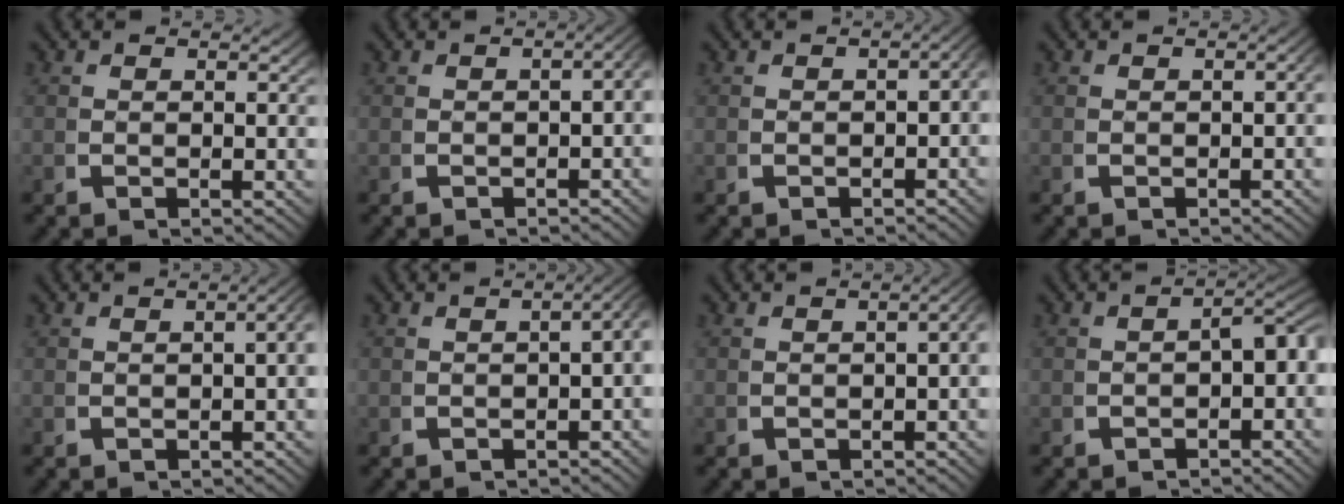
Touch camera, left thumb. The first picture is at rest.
{"total": 3.5, "force": [-0.7, 1.8, 3.0], "torque": [-0.028, 0.012, -0.013]}
{"total": 3.0, "force": [-0.7, 1.6, 2.4], "torque": [-0.023, 0.009, -0.012]}
{"total": 1.2, "force": [-0.8, 0.6, 0.7], "torque": [-0.009, 0.000, -0.010]}
{"total": 4.0, "force": [-0.3, 1.9, 3.5], "torque": [-0.033, 0.017, -0.009]}
{"total": 4.8, "force": [0.0, 2.9, 3.8], "torque": [-0.034, 0.023, -0.012]}
{"total": 3.5, "force": [-0.6, 1.7, 3.0], "torque": [-0.029, 0.013, -0.012]}
{"total": 4.2, "force": [-1.4, 2.3, 3.2], "torque": [-0.038, -0.003, -0.017]}